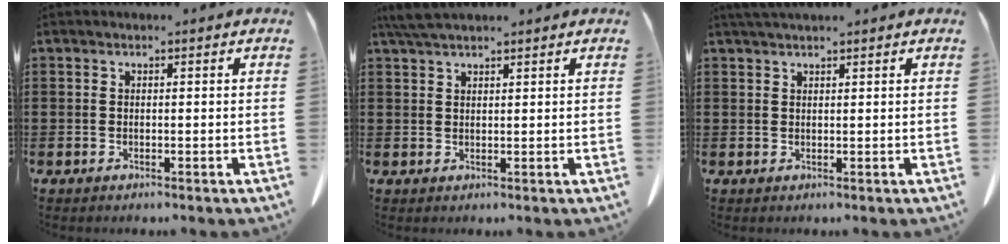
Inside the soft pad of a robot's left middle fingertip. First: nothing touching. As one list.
[{"total": 3.3, "force": [2.7, 0.6, 1.8], "torque": [-0.043, 0.000, 0.051]}, {"total": 1.5, "force": [1.3, 0.0, 0.7], "torque": [-0.016, -0.002, 0.026]}]